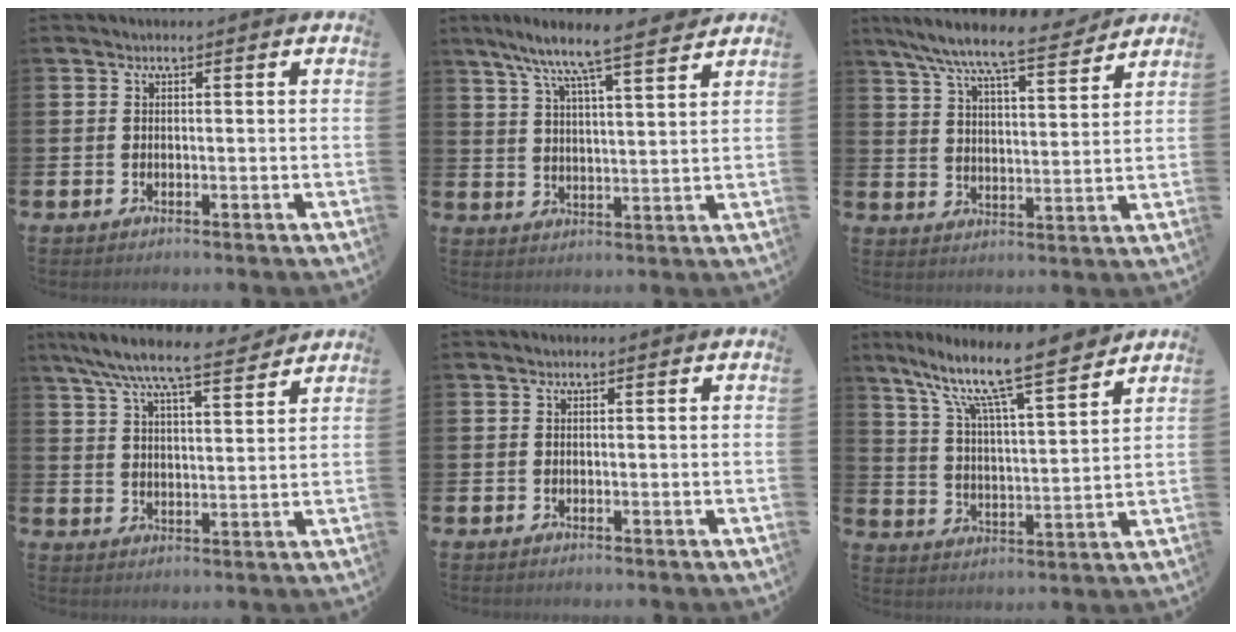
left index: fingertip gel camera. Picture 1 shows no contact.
{"total": 8.5, "force": [7.5, 0.7, 3.8], "torque": [-0.089, -0.046, 0.129]}
{"total": 8.8, "force": [8.0, 1.0, 3.4], "torque": [-0.089, -0.053, 0.138]}
{"total": 8.1, "force": [7.3, 1.0, 3.2], "torque": [-0.079, -0.042, 0.127]}
{"total": 0.0}
{"total": 11.1, "force": [9.3, 1.5, 5.9], "torque": [-0.140, -0.064, 0.154]}